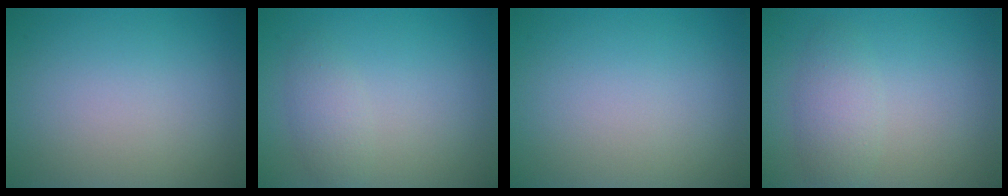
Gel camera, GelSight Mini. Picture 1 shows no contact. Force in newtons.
{"total": 1.9, "press": 1.9, "slide": 0.1}
{"total": 0.0}
{"total": 2.4, "press": 2.4, "slide": 0.1}